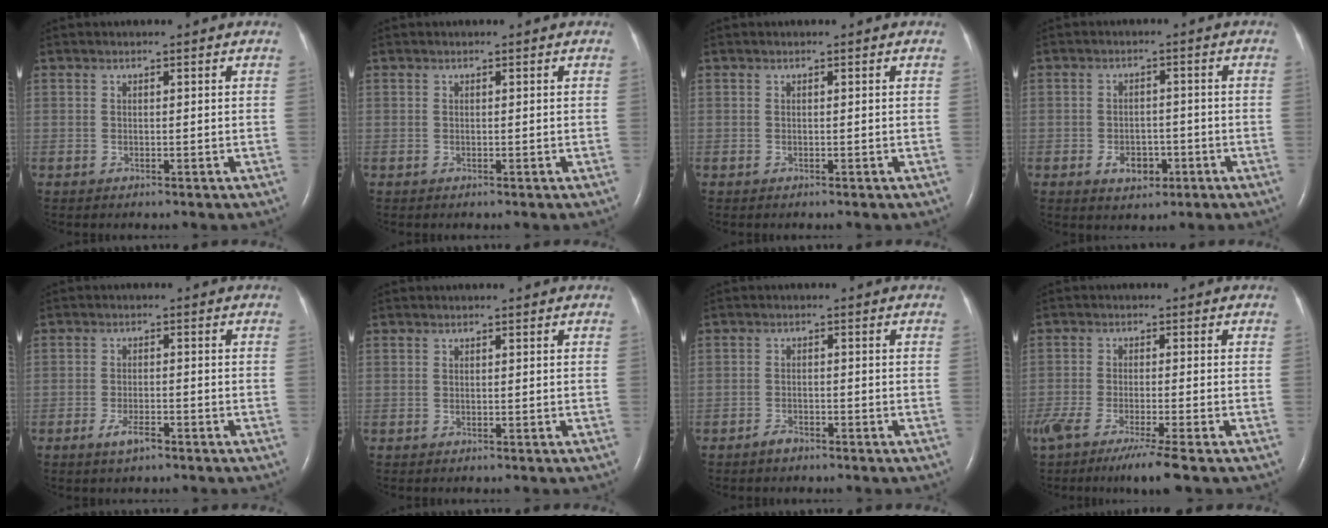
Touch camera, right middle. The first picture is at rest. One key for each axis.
{"total": 0.0}
{"total": 0.0}
{"total": 3.9, "fx": -1.7, "fy": 2.6, "fz": 2.4, "tx": -0.036, "ty": 0.003, "tz": -0.020}
{"total": 2.8, "fx": -1.8, "fy": 0.7, "fz": 2.0, "tx": -0.045, "ty": -0.002, "tz": -0.035}
{"total": 0.0}
{"total": 1.7, "fx": -1.5, "fy": 0.7, "fz": 0.6, "tx": -0.010, "ty": 0.001, "tz": -0.026}
{"total": 9.7, "fx": -7.0, "fy": 0.1, "fz": 6.8, "tx": -0.114, "ty": -0.027, "tz": -0.113}